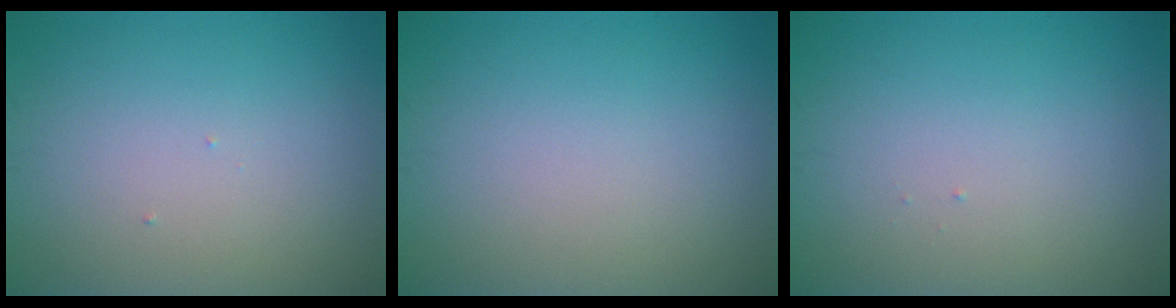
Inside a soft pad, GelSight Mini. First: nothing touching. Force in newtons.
{"total": 0.0}
{"total": 0.0}